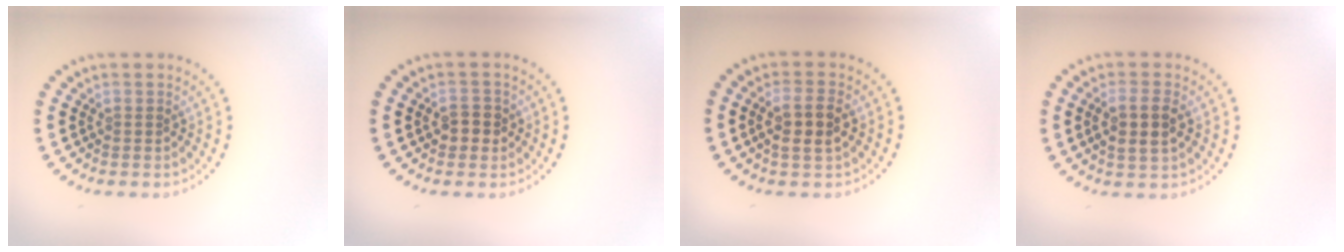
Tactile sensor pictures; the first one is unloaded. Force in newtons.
{"total": 1.9, "press": 1.8, "slide": 0.4}
{"total": 2.9, "press": 2.7, "slide": 0.9}
{"total": 3.0, "press": 2.8, "slide": 0.8}